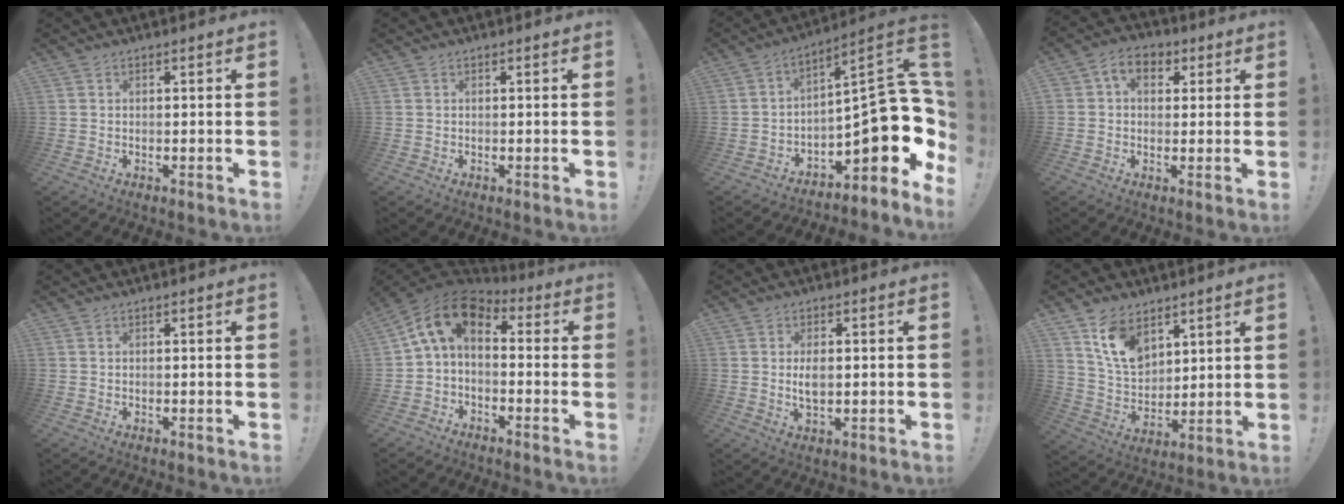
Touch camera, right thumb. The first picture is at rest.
{"total": 0.0}
{"total": 16.5, "force": [-2.8, 7.3, 14.6], "torque": [-0.178, 0.000, -0.038]}
{"total": 7.2, "force": [2.0, 5.4, 4.4], "torque": [-0.066, 0.006, 0.038]}
{"total": 0.0}
{"total": 10.7, "force": [2.7, 6.3, 8.2], "torque": [-0.155, -0.003, 0.047]}
{"total": 4.3, "force": [0.2, 2.2, 3.7], "torque": [-0.054, -0.006, -0.002]}
{"total": 12.6, "force": [7.8, 8.0, 6.0], "torque": [-0.110, -0.037, 0.154]}